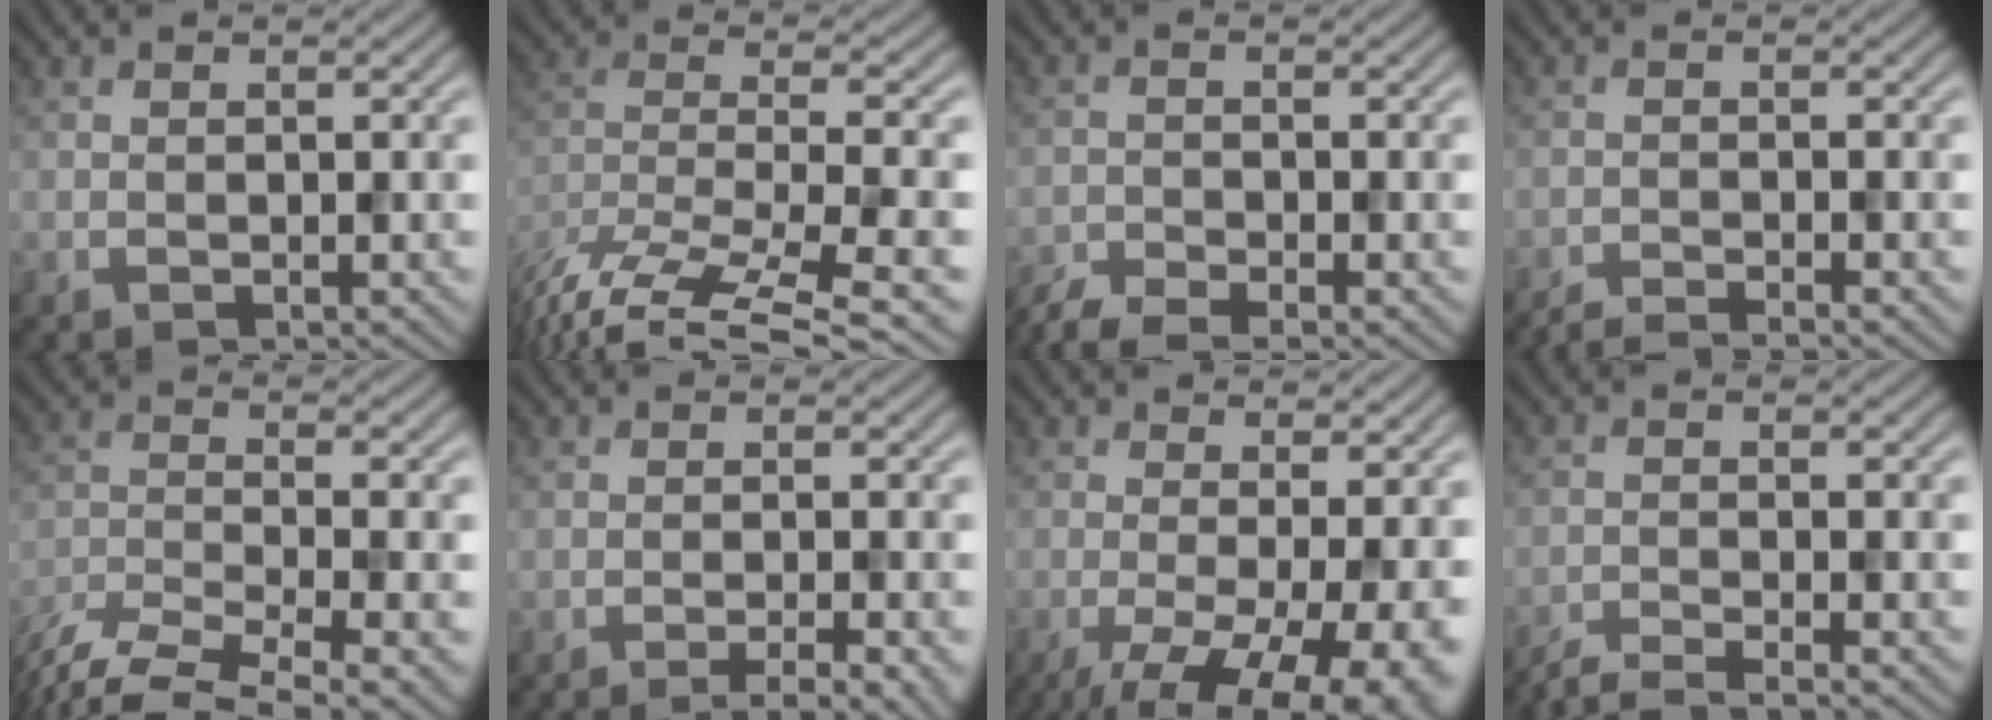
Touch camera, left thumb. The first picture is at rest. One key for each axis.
{"total": 14.0, "fx": -10.6, "fy": 3.5, "fz": 8.5, "tx": -0.171, "ty": -0.008, "tz": -0.168}
{"total": 4.4, "fx": -3.8, "fy": 0.7, "fz": 2.1, "tx": -0.048, "ty": -0.011, "tz": -0.079}
{"total": 3.0, "fx": -2.6, "fy": 0.2, "fz": 1.5, "tx": -0.021, "ty": 0.001, "tz": -0.056}
{"total": 9.6, "fx": -7.6, "fy": 2.2, "fz": 5.4, "tx": -0.115, "ty": -0.020, "tz": -0.138}
{"total": 4.8, "fx": -2.9, "fy": 0.8, "fz": 3.7, "tx": -0.044, "ty": 0.009, "tz": -0.048}
{"total": 11.6, "fx": -3.6, "fy": 3.9, "fz": 10.3, "tx": -0.157, "ty": -0.015, "tz": -0.041}
{"total": 4.7, "fx": -4.0, "fy": 0.5, "fz": 2.4, "tx": -0.040, "ty": -0.002, "tz": -0.084}